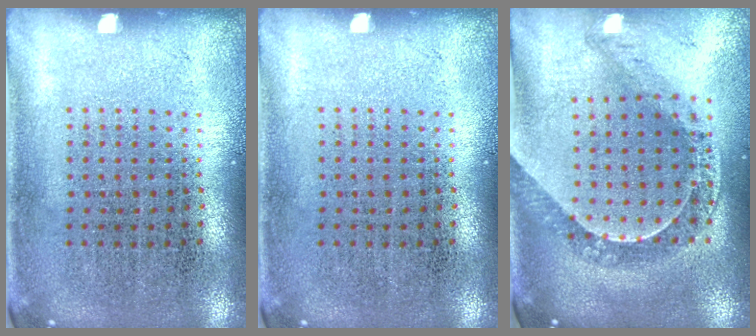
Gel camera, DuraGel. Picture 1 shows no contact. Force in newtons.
{"total": 0.0}
{"total": 1.2, "press": 1.1, "slide": 0.2}